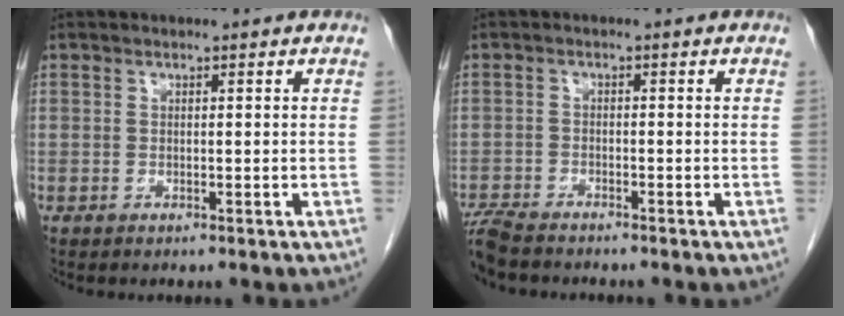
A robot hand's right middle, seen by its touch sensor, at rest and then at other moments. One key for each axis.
{"total": 5.6, "fx": -5.1, "fy": 0.9, "fz": 2.0, "tx": -0.037, "ty": -0.017, "tz": -0.093}